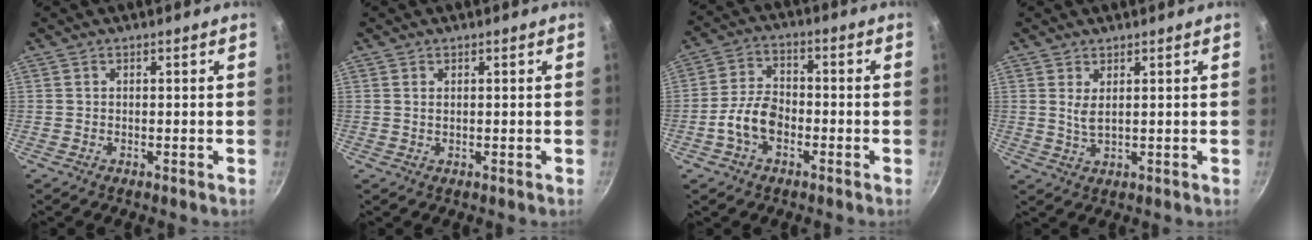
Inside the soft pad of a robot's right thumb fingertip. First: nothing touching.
{"total": 0.8, "force": [0.3, 0.4, 0.6], "torque": [-0.011, 0.001, 0.006]}
{"total": 7.9, "force": [-2.7, 5.0, 5.5], "torque": [-0.088, 0.033, -0.057]}
{"total": 2.9, "force": [1.1, 1.1, 2.4], "torque": [-0.044, -0.012, 0.023]}